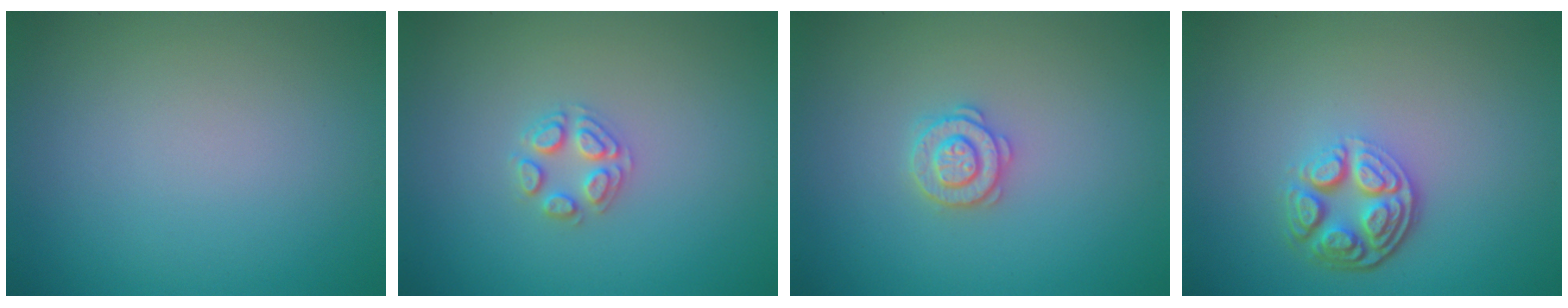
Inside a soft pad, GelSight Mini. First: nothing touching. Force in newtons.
{"total": 2.2, "press": 2.2, "slide": 0.2}
{"total": 2.6, "press": 2.5, "slide": 0.5}
{"total": 4.5, "press": 3.4, "slide": 2.9}